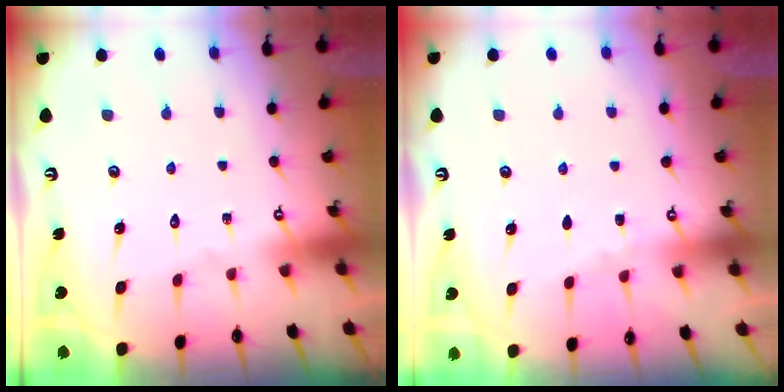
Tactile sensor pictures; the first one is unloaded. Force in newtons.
{"total": 2.4, "press": 2.3, "slide": 0.4}